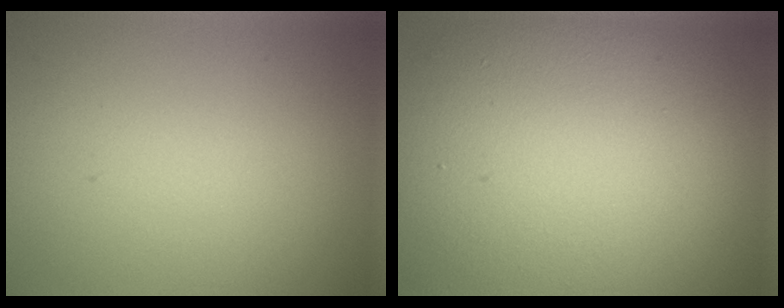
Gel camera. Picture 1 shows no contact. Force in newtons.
{"total": 15.3, "press": 15.3, "slide": 0.6}